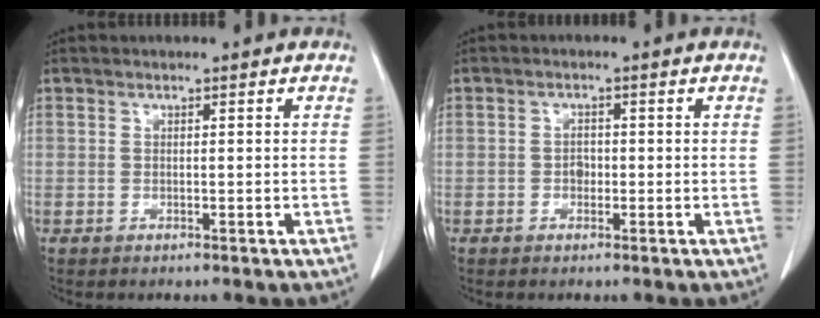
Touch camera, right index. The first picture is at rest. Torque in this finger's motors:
{"motor_torque": [0.24, -0.17, 0.09, 0.03]}